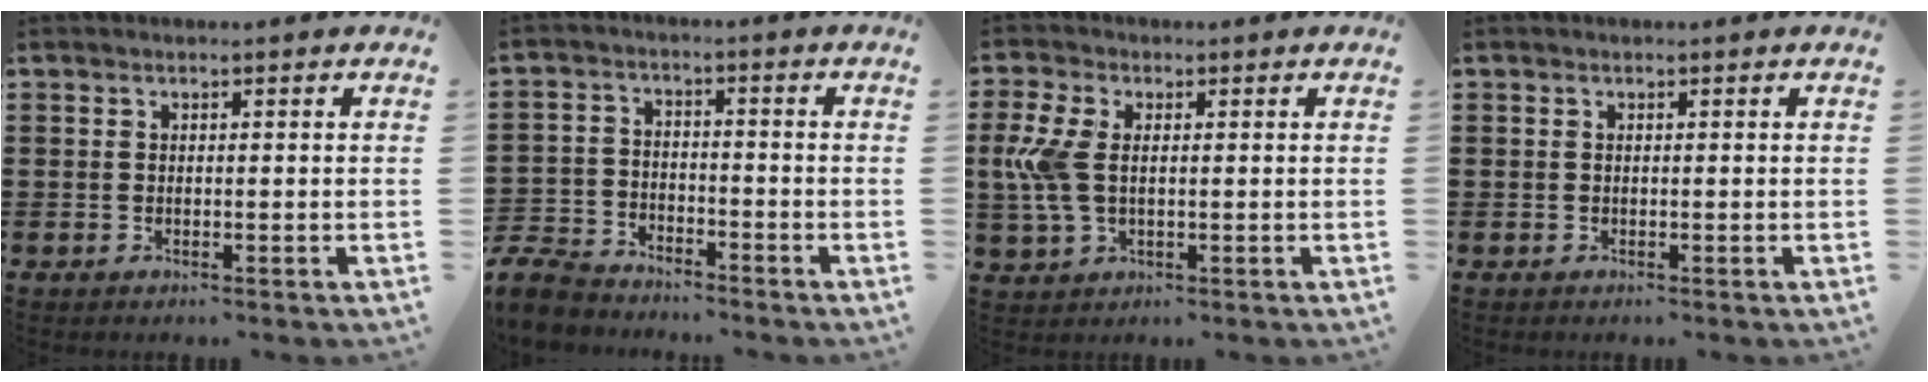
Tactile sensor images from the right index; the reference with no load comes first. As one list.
[{"total": 5.9, "force": [-5.6, 1.4, 0.9], "torque": [-0.041, 0.000, -0.116]}, {"total": 6.5, "force": [0.5, 3.6, 5.4], "torque": [-0.151, -0.005, -0.003]}, {"total": 0.0}]